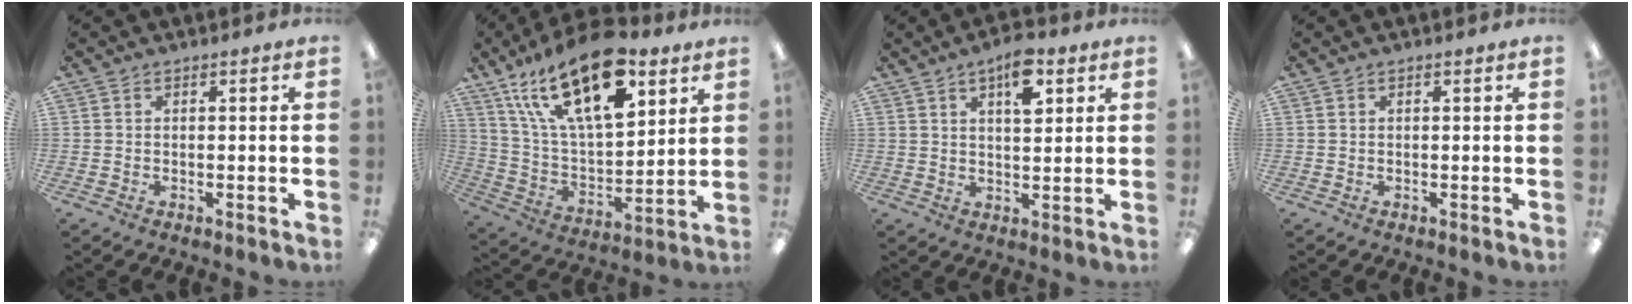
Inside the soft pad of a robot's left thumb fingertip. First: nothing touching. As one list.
[{"total": 24.7, "force": [14.5, 11.1, 16.6], "torque": [-0.308, -0.073, 0.246]}, {"total": 8.5, "force": [4.6, 3.6, 6.2], "torque": [-0.089, -0.015, 0.074]}, {"total": 0.0}]